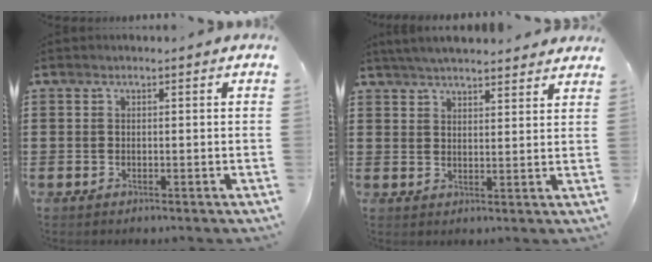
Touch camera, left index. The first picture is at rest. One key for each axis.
{"total": 4.2, "fx": 4.0, "fy": 0.1, "fz": 1.0, "tx": -0.032, "ty": -0.011, "tz": 0.074}